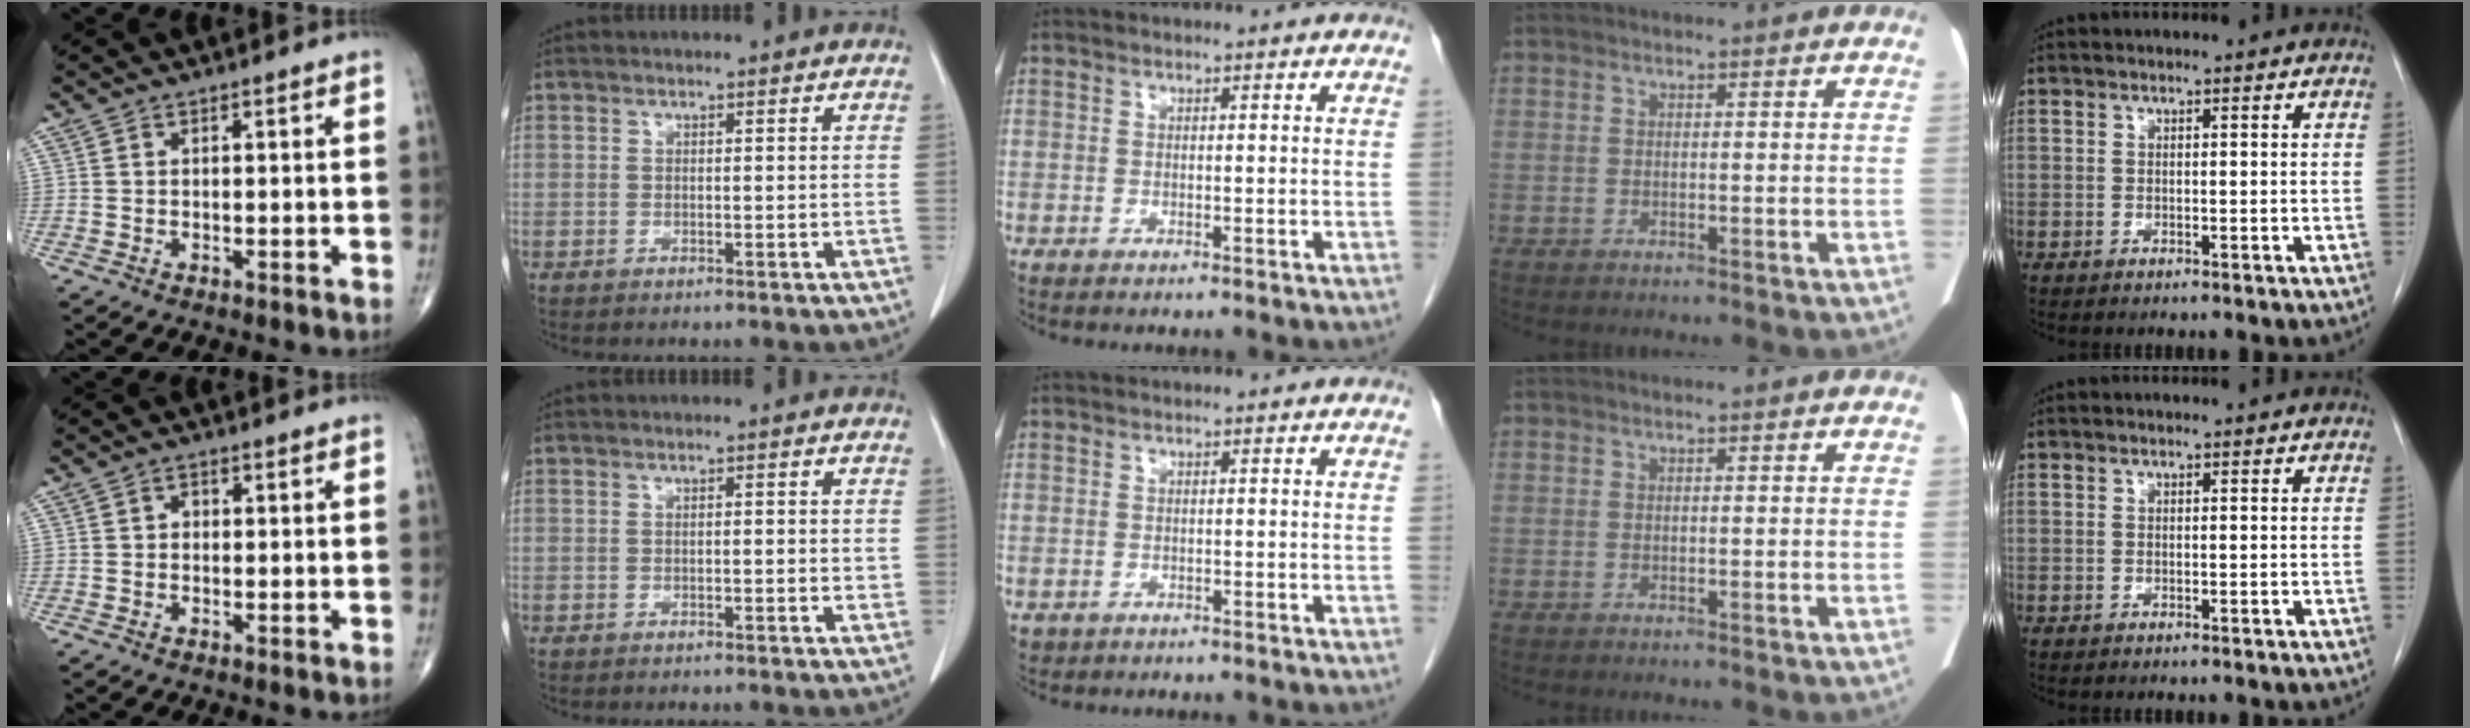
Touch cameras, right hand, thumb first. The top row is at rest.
{"thumb": {"total": 1.3, "force": [0.1, 1.1, 0.7], "torque": [-0.005, 0.003, -0.002]}, "index": {"total": 1.3, "force": [0.1, 0.5, 1.2], "torque": [-0.019, -0.001, 0.001]}, "middle": {"total": 0.9, "force": [-0.3, 0.9, 0.2], "torque": [-0.007, 0.004, 0.003]}}